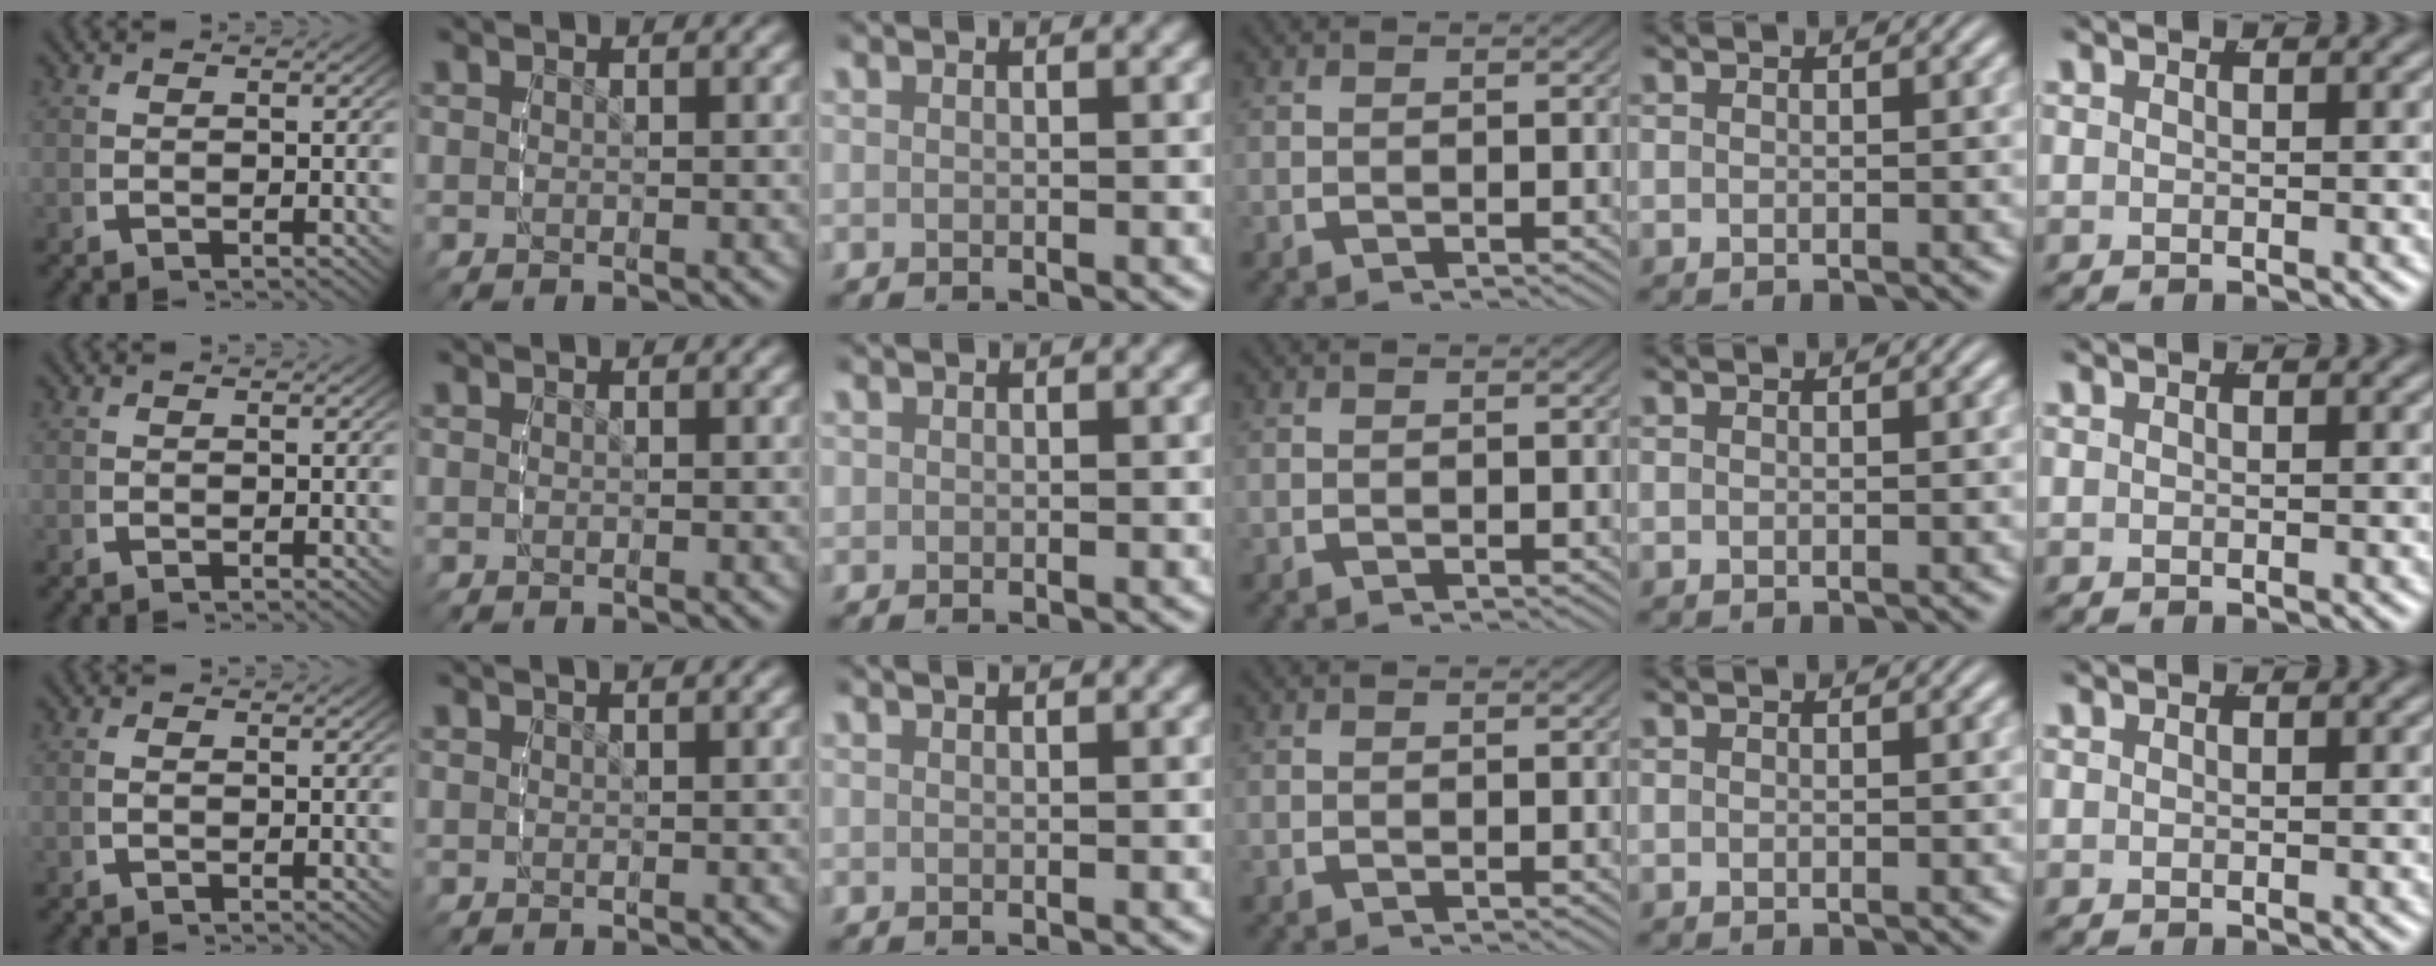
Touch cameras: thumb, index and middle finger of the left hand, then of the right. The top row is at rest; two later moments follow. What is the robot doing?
{"motion": "lift_and_place", "object": "glue stick"}